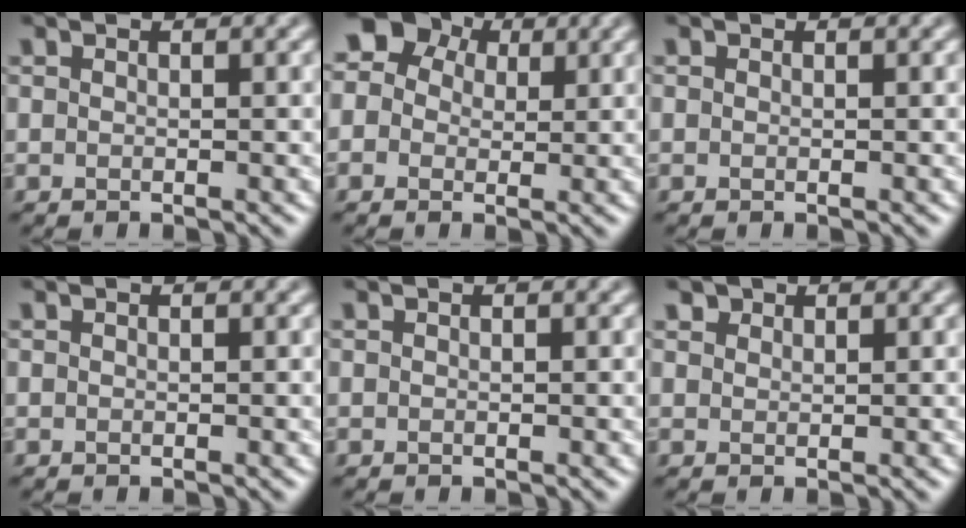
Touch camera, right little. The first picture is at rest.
{"total": 7.1, "force": [2.7, 5.7, 3.2], "torque": [-0.054, 0.029, 0.014]}
{"total": 0.0}
{"total": 0.0}
{"total": 0.0}
{"total": 1.2, "force": [1.0, 0.6, 0.2], "torque": [-0.004, 0.000, 0.017]}